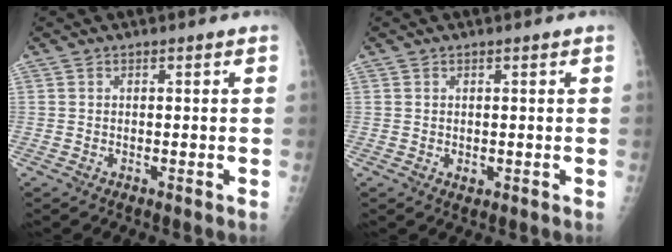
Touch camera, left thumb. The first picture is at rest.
{"total": 1.2, "force": [0.2, 0.8, 0.9], "torque": [-0.012, -0.003, 0.007]}